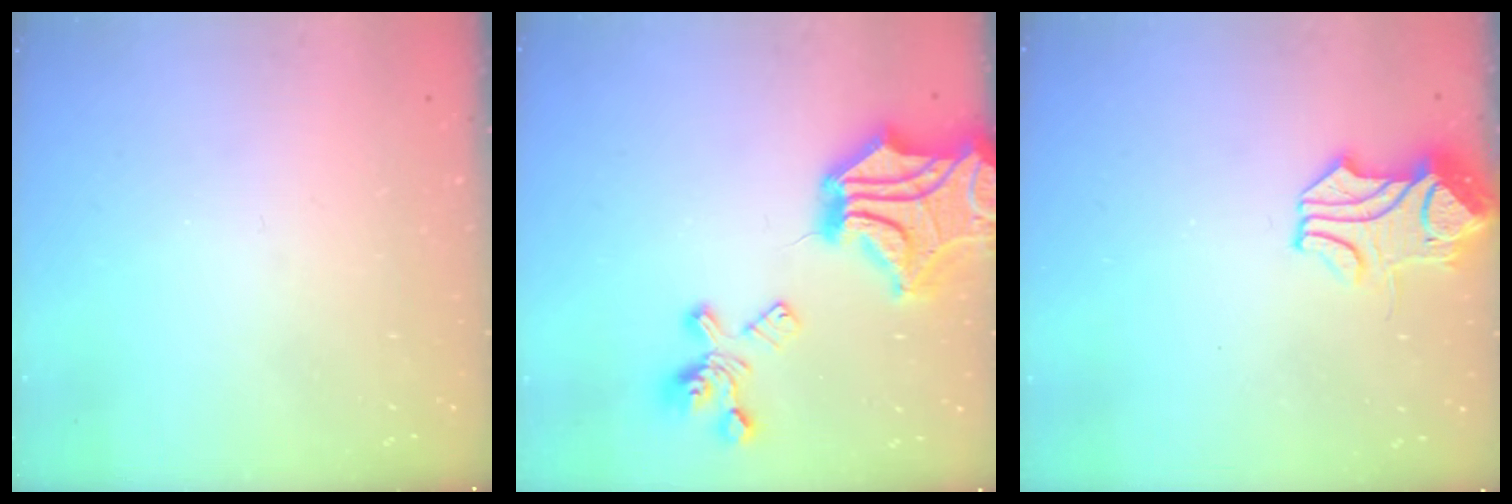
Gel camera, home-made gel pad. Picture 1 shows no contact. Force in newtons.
{"total": 18.2, "press": 17.3, "slide": 5.5}
{"total": 1.5, "press": 1.4, "slide": 0.5}